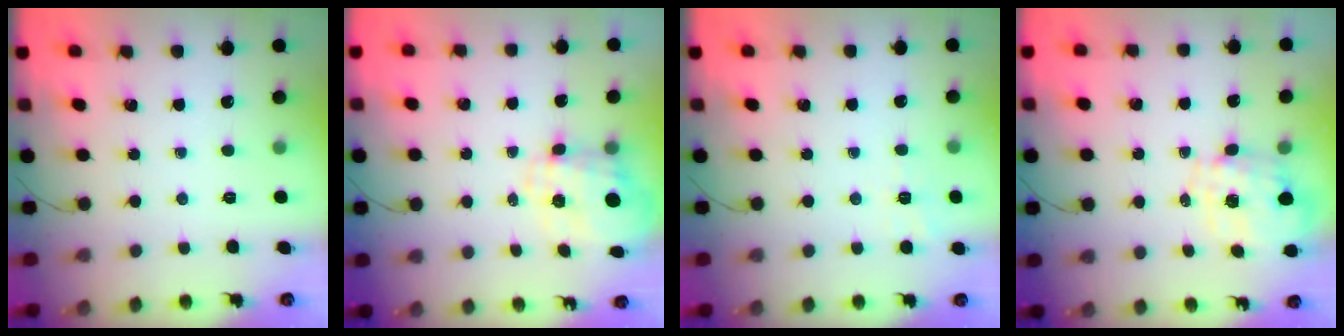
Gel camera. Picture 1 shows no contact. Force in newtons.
{"total": 3.4, "press": 3.2, "slide": 1.2}
{"total": 1.8, "press": 0.2, "slide": 1.8}
{"total": 1.3, "press": 1.2, "slide": 0.4}